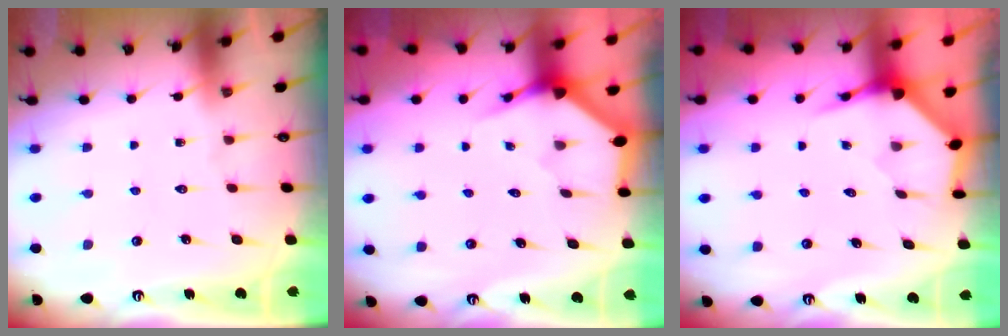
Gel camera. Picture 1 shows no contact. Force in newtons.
{"total": 3.6, "press": 3.6, "slide": 0.1}
{"total": 4.0, "press": 4.0, "slide": 0.4}